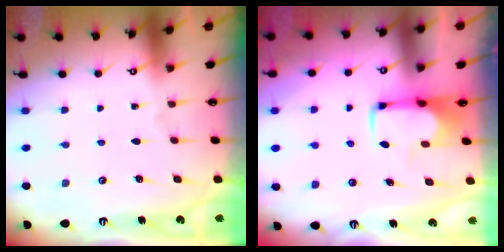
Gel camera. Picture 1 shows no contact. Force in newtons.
{"total": 1.8, "press": 1.7, "slide": 0.4}